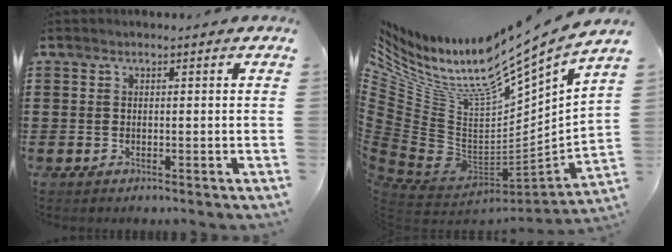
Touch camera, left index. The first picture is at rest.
{"total": 10.4, "force": [7.4, 1.9, 7.1], "torque": [-0.161, -0.086, 0.108]}